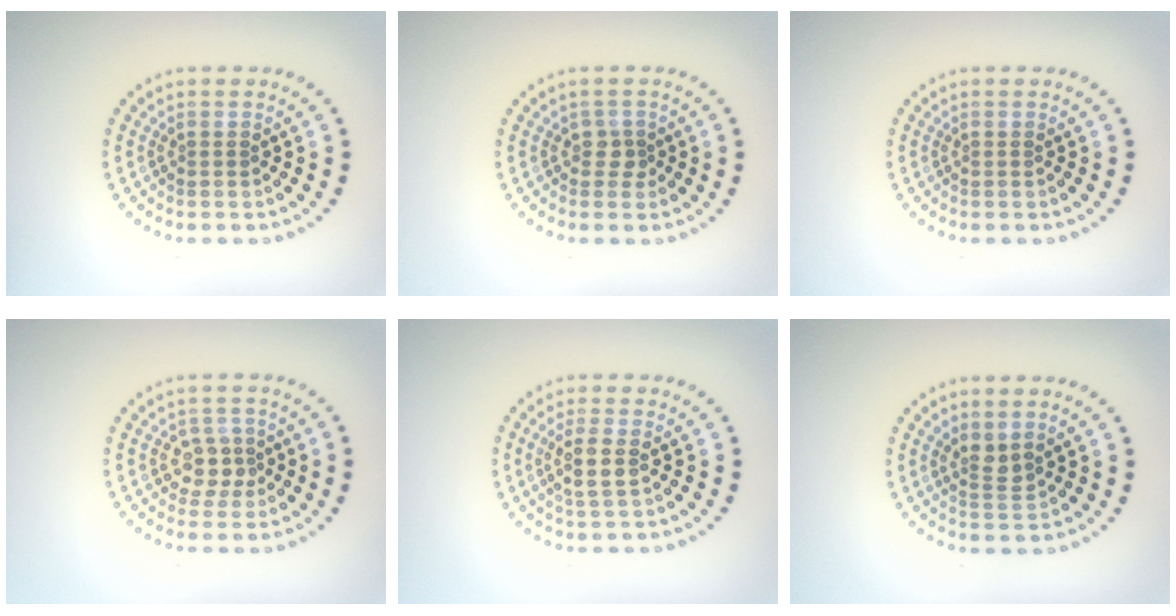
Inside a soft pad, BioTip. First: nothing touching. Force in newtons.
{"total": 1.4, "press": 1.1, "slide": 0.8}
{"total": 0.0}
{"total": 2.4, "press": 2.1, "slide": 1.0}
{"total": 2.4, "press": 2.1, "slide": 1.1}
{"total": 1.7, "press": 1.3, "slide": 1.2}